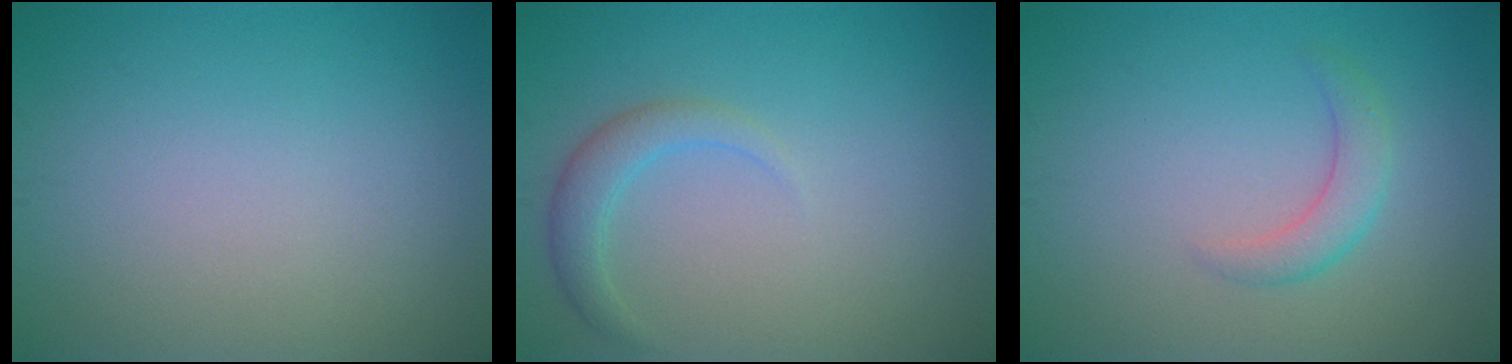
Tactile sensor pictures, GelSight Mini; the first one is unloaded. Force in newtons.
{"total": 2.1, "press": 2.1, "slide": 0.1}
{"total": 2.2, "press": 2.2, "slide": 0.1}